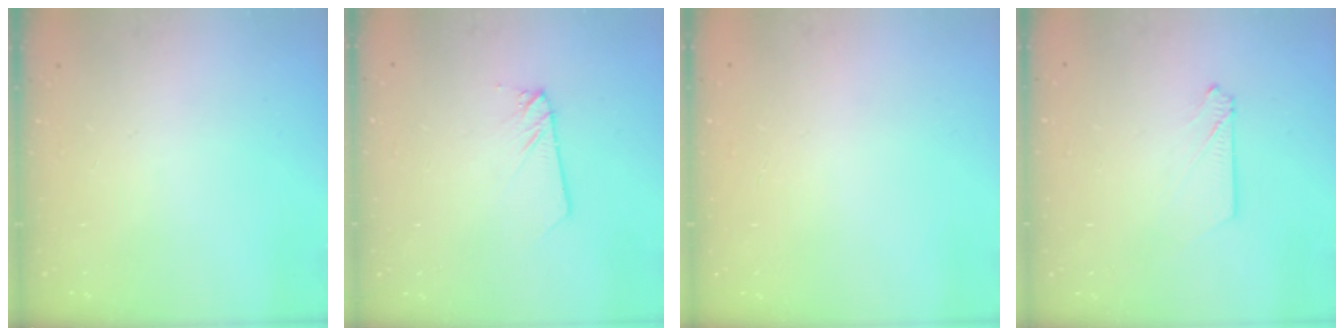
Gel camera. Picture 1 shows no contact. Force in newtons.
{"total": 2.4, "press": 2.4, "slide": 0.1}
{"total": 0.0}
{"total": 2.9, "press": 2.9, "slide": 0.4}